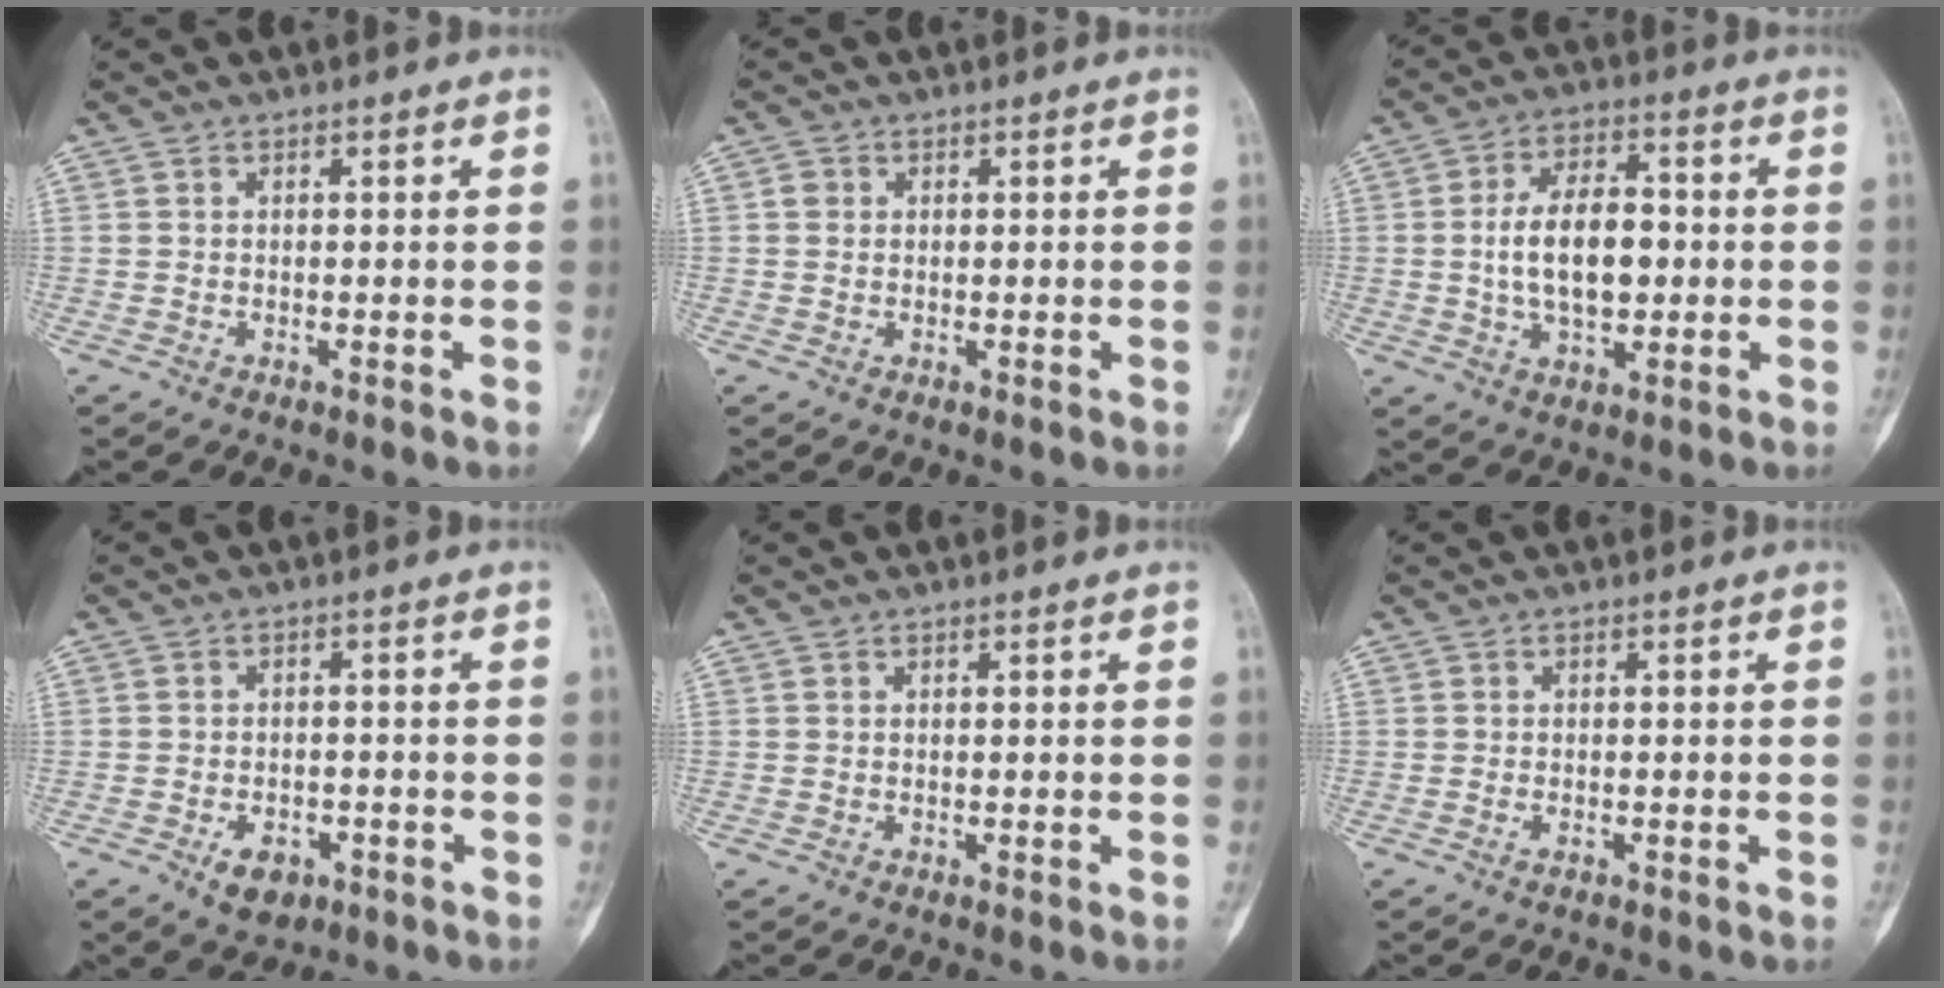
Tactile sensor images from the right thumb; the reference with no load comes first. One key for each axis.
{"total": 1.6, "fx": 0.3, "fy": 1.4, "fz": 0.6, "tx": -0.004, "ty": 0.002, "tz": 0.005}
{"total": 12.3, "fx": -0.3, "fy": 7.0, "fz": 10.1, "tx": -0.159, "ty": 0.013, "tz": -0.004}
{"total": 5.1, "fx": -2.5, "fy": 3.3, "fz": 3.0, "tx": -0.038, "ty": 0.011, "tz": -0.032}
{"total": 0.0}
{"total": 0.7, "fx": -0.4, "fy": 0.3, "fz": 0.5, "tx": -0.012, "ty": 0.003, "tz": -0.007}